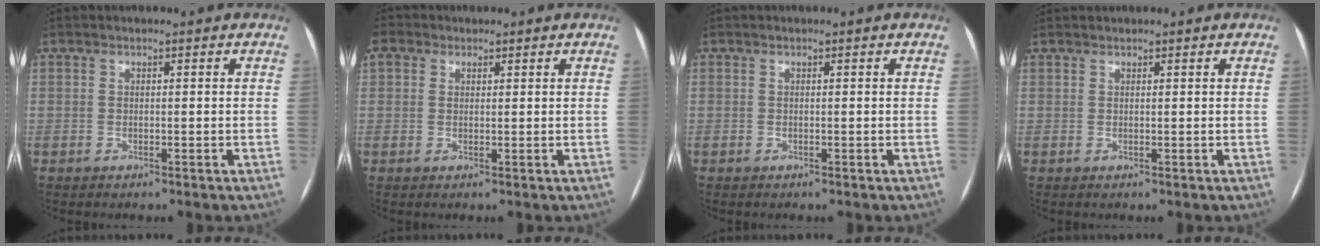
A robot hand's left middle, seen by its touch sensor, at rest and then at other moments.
{"total": 1.0, "force": [0.7, 0.7, -0.2], "torque": [0.003, 0.009, 0.013]}
{"total": 0.0}
{"total": 1.8, "force": [0.0, -1.3, -1.3], "torque": [0.020, 0.004, 0.006]}